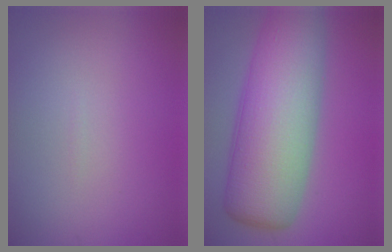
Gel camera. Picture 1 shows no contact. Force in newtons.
{"total": 11.5, "press": 11.5, "slide": 0.5}